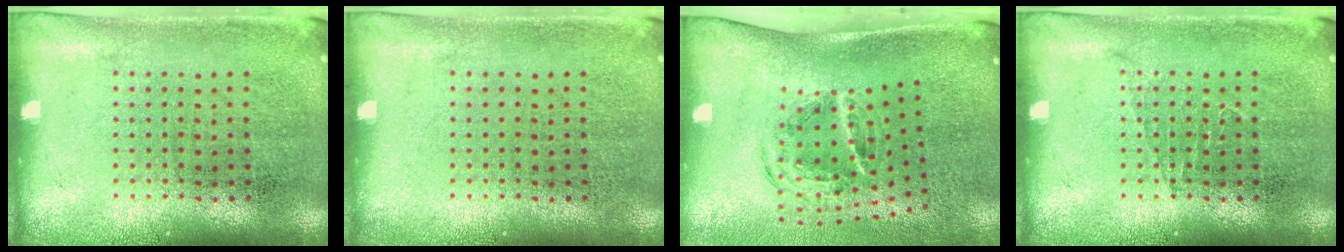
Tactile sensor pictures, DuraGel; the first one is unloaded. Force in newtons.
{"total": 0.0}
{"total": 1.5, "press": 1.1, "slide": 1.0}
{"total": 0.5, "press": 0.5, "slide": 0.1}